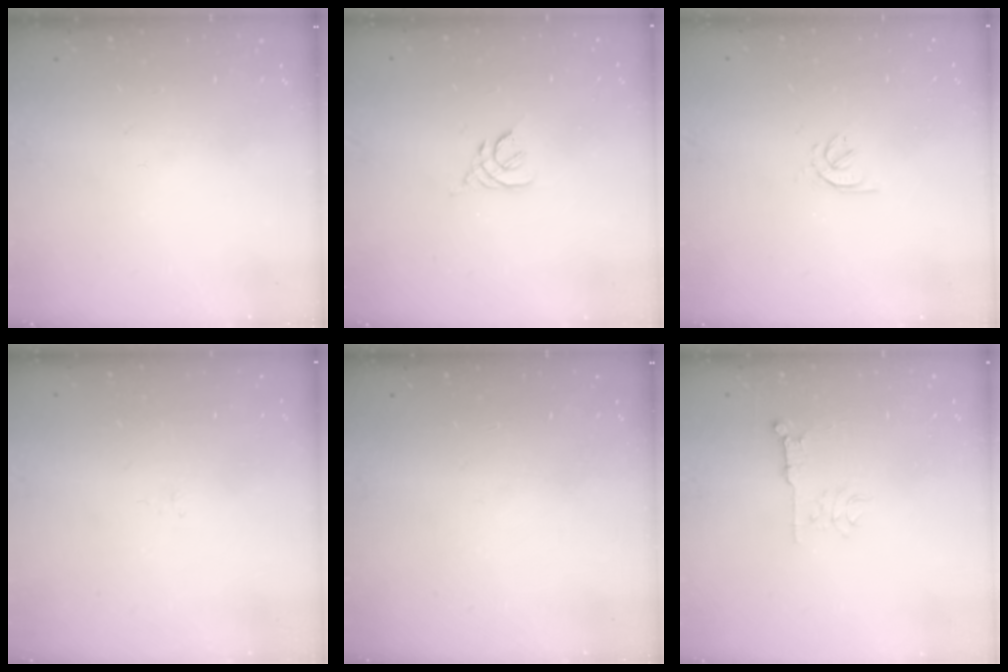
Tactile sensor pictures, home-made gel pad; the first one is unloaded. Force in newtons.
{"total": 2.8, "press": 2.8, "slide": 0.7}
{"total": 2.1, "press": 2.0, "slide": 0.6}
{"total": 1.6, "press": 1.5, "slide": 0.3}
{"total": 0.0}
{"total": 5.4, "press": 5.4, "slide": 0.7}